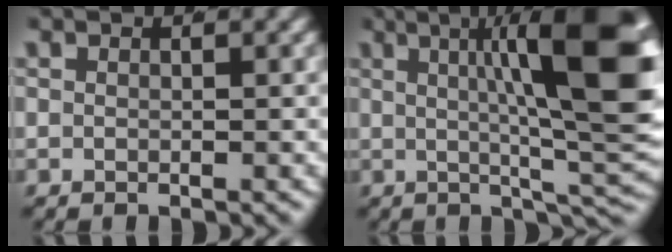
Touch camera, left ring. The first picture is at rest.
{"total": 15.0, "force": [3.1, 4.4, 14.0], "torque": [-0.148, 0.017, 0.040]}